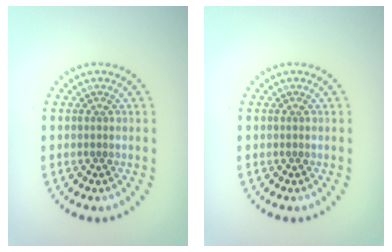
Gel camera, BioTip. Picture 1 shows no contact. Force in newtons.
{"total": 0.0}